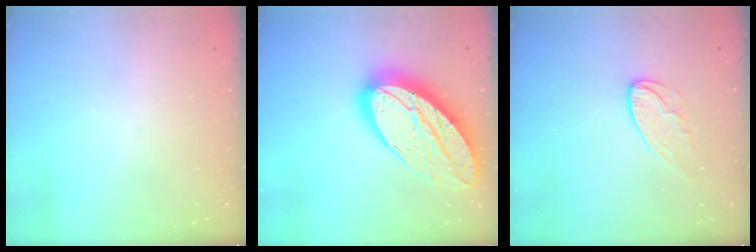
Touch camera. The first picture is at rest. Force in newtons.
{"total": 26.8, "press": 26.7, "slide": 2.4}
{"total": 7.5, "press": 7.5, "slide": 0.3}